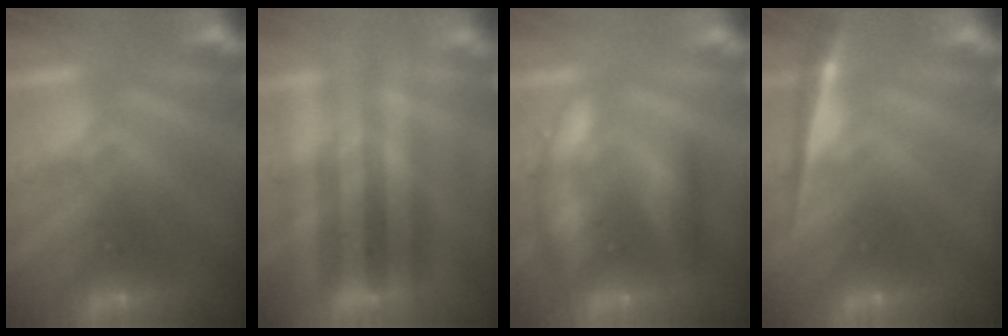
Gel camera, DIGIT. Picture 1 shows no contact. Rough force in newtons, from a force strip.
{"total": 1.8}
{"total": 2.5}
{"total": 1.9}